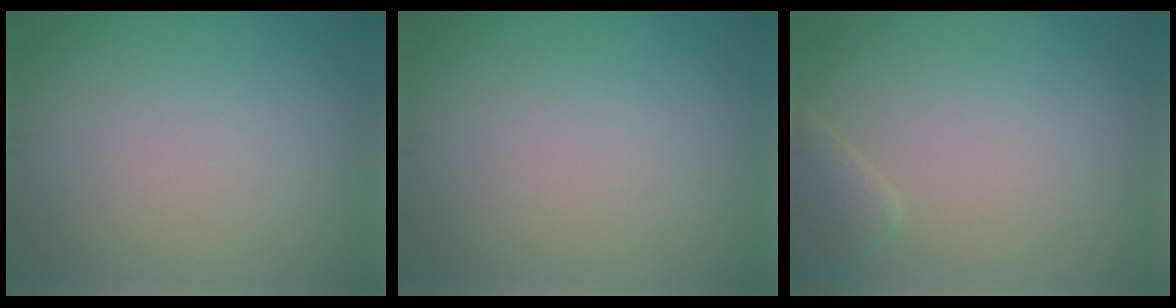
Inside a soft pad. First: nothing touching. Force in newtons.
{"total": 0.0}
{"total": 2.2, "press": 2.2, "slide": 0.1}